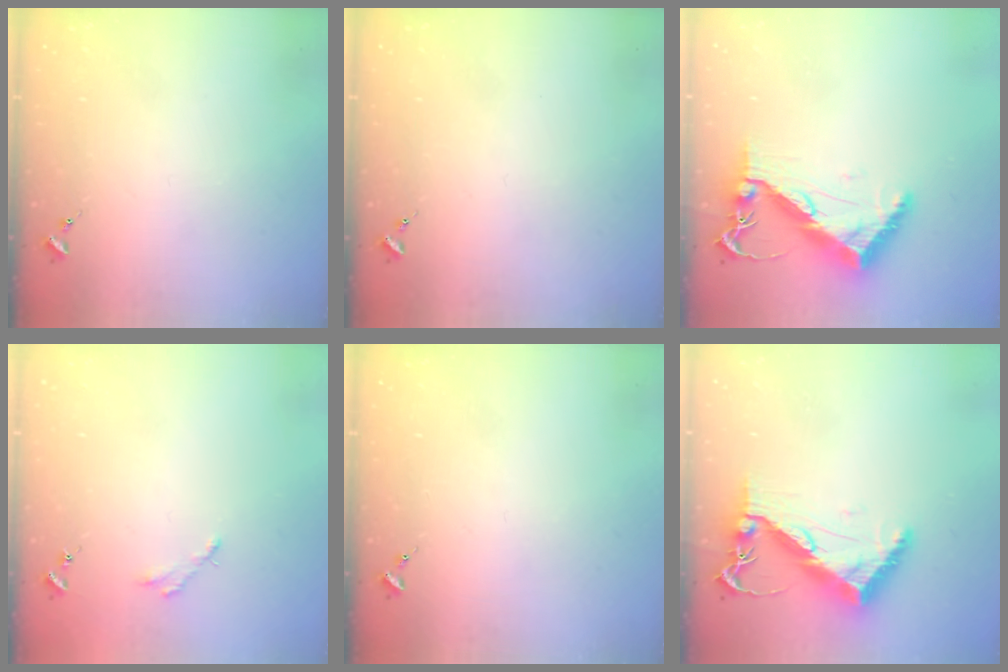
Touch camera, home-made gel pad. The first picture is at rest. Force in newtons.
{"total": 0.0}
{"total": 11.1, "press": 11.0, "slide": 1.3}
{"total": 2.5, "press": 2.5, "slide": 0.2}
{"total": 0.0}
{"total": 11.1, "press": 11.0, "slide": 1.3}